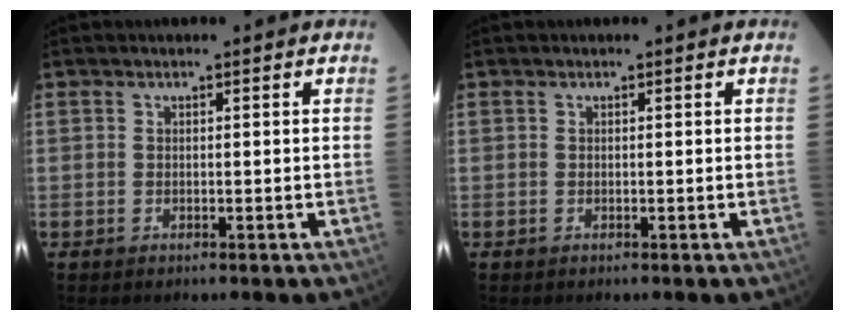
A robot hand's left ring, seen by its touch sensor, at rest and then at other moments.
{"total": 0.0}